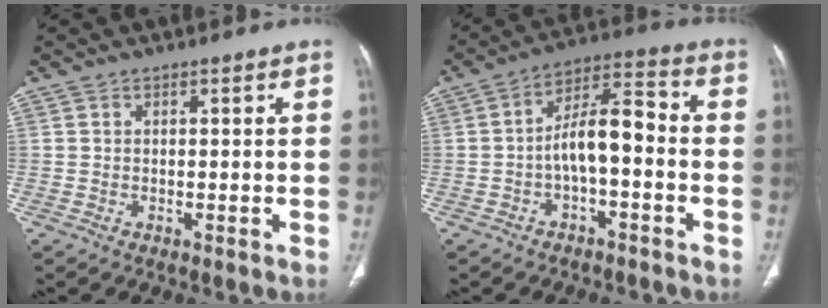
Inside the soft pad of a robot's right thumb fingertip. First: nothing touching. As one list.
[{"total": 9.3, "force": [-2.1, 3.9, 8.2], "torque": [-0.134, 0.050, -0.041]}]